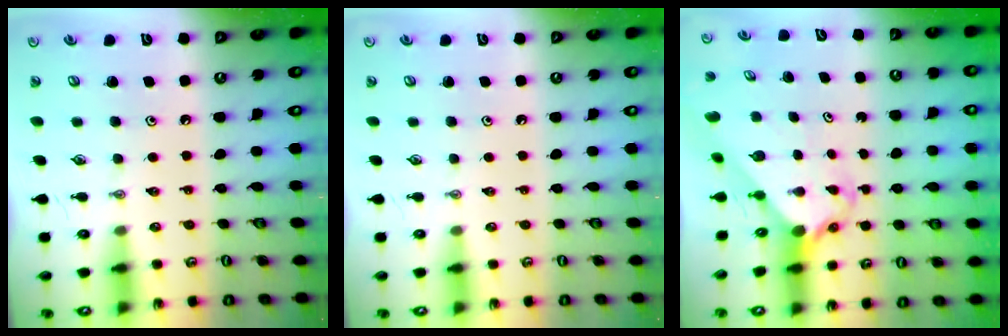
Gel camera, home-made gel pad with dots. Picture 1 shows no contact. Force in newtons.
{"total": 0.0}
{"total": 2.3, "press": 2.3, "slide": 0.2}